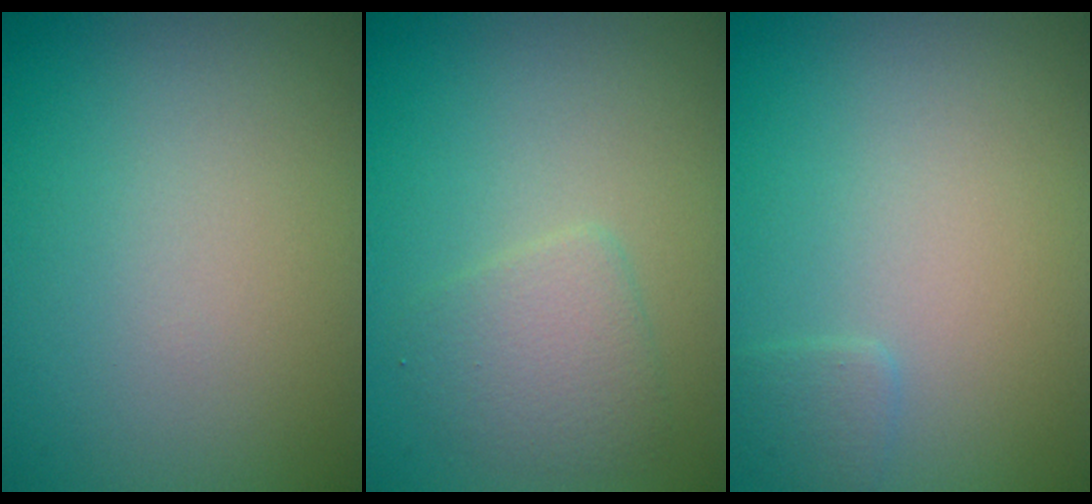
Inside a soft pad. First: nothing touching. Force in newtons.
{"total": 2.4, "press": 2.4, "slide": 0.1}
{"total": 0.9, "press": 0.9, "slide": 0.1}